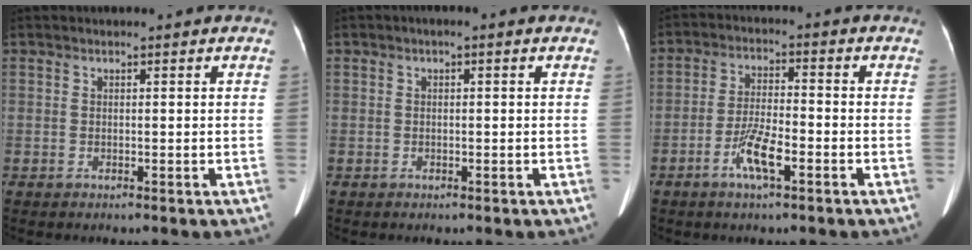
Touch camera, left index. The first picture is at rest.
{"total": 0.9, "force": [0.2, 0.2, 0.8], "torque": [-0.012, 0.005, -0.001]}
{"total": 6.2, "force": [-3.2, 1.1, 5.2], "torque": [-0.106, -0.002, -0.063]}